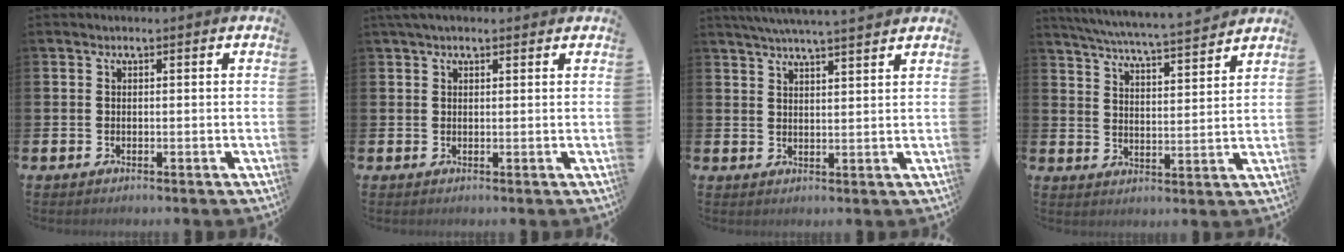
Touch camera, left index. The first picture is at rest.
{"total": 1.9, "force": [1.5, 0.7, 0.9], "torque": [-0.020, 0.007, 0.026]}
{"total": 4.9, "force": [4.7, -0.5, 1.4], "torque": [-0.038, -0.016, 0.084]}
{"total": 6.2, "force": [6.0, -0.3, 1.5], "torque": [-0.056, -0.046, 0.105]}